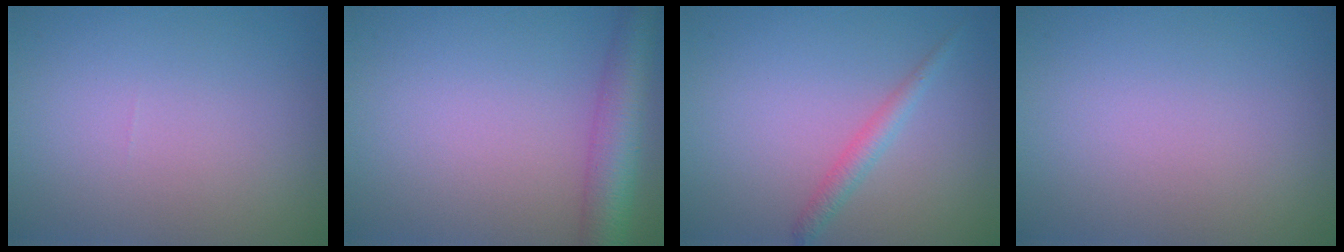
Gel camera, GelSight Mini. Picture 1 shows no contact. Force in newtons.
{"total": 5.0, "press": 5.0, "slide": 0.2}
{"total": 1.6, "press": 1.6, "slide": 0.0}
{"total": 0.0}